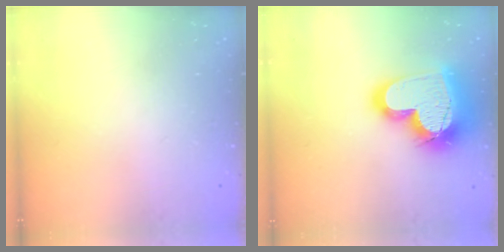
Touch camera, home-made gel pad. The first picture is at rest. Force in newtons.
{"total": 24.7, "press": 24.6, "slide": 2.1}